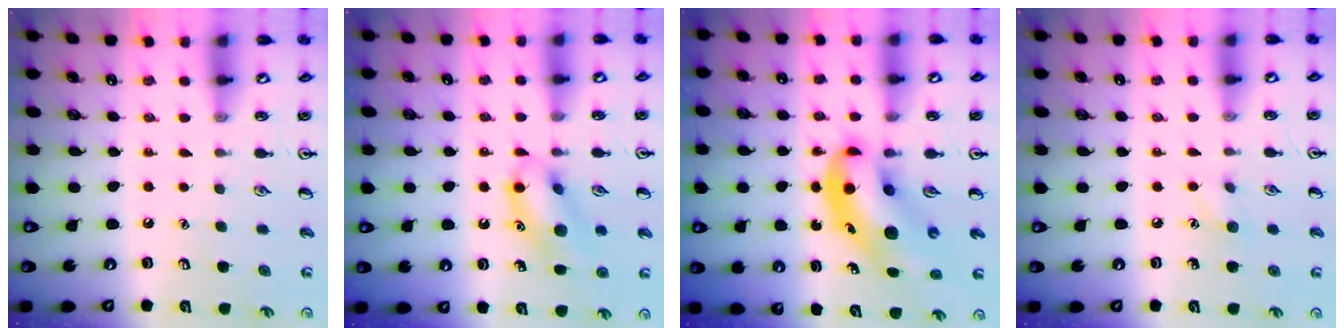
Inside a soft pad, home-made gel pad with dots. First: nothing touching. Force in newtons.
{"total": 12.8, "press": 12.5, "slide": 2.5}
{"total": 10.0, "press": 9.6, "slide": 2.8}
{"total": 5.6, "press": 5.3, "slide": 1.6}